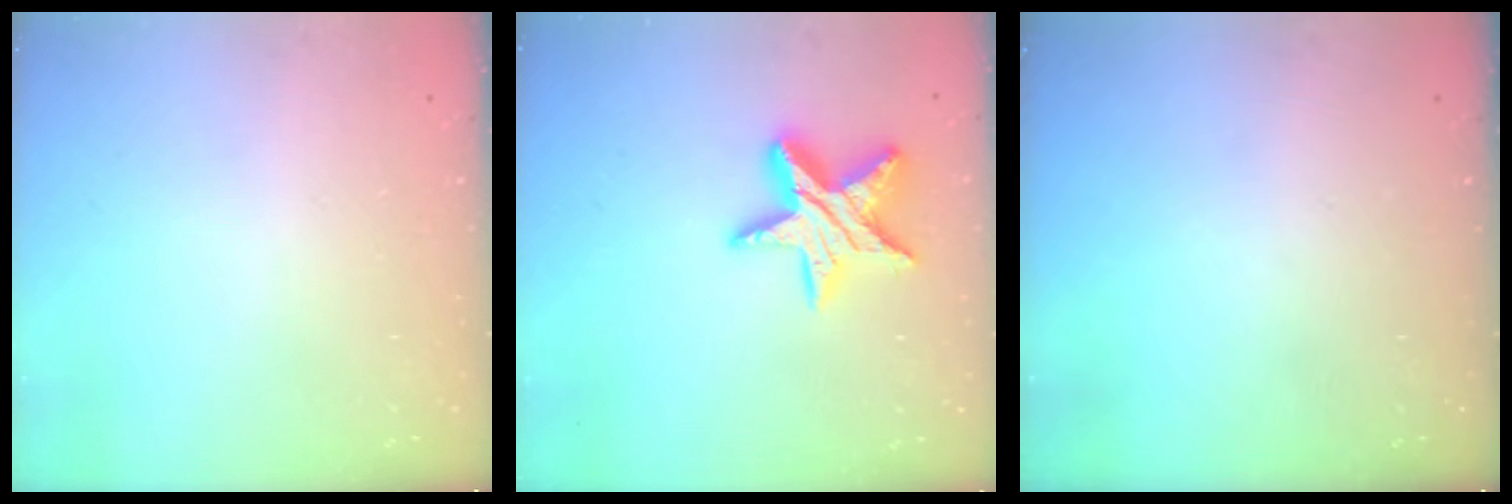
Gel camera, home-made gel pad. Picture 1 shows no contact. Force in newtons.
{"total": 14.1, "press": 14.0, "slide": 1.1}
{"total": 0.0}